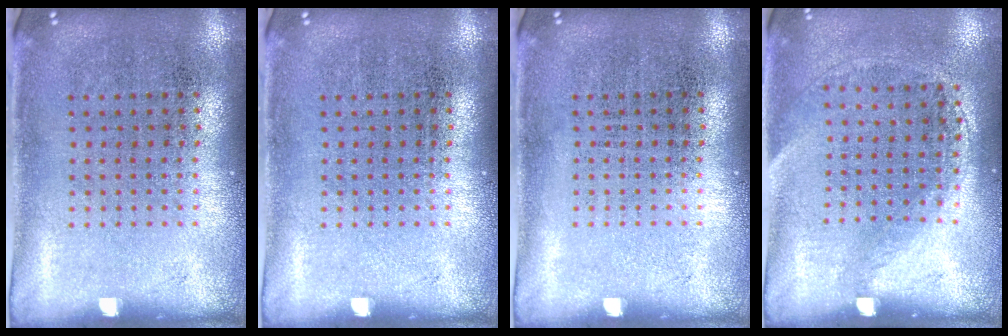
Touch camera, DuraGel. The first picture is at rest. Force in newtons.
{"total": 0.0}
{"total": 0.0}
{"total": 1.4, "press": 1.0, "slide": 1.0}